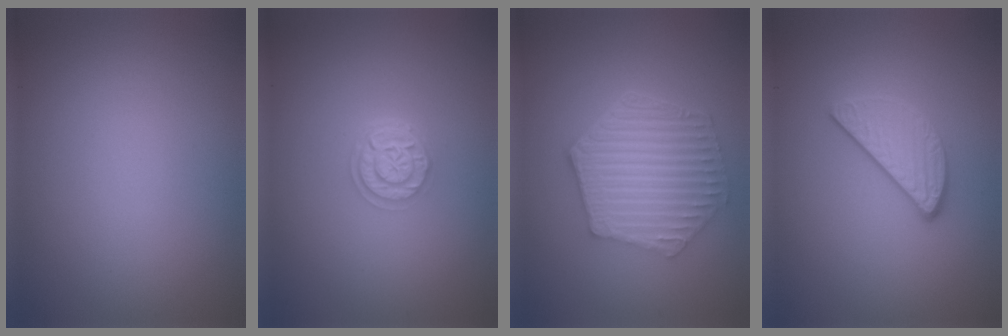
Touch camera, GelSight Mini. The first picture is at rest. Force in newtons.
{"total": 2.6, "press": 2.1, "slide": 1.5}
{"total": 6.3, "press": 4.8, "slide": 4.0}
{"total": 3.2, "press": 2.5, "slide": 1.9}